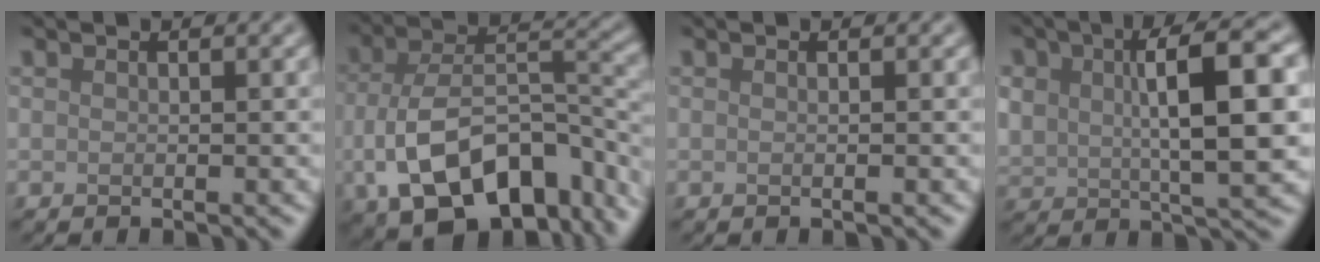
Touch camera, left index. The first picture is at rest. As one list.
[{"total": 13.9, "force": [-5.8, 7.5, 10.2], "torque": [-0.187, -0.007, -0.092]}, {"total": 0.8, "force": [0.0, 0.3, 0.8], "torque": [-0.009, -0.002, -0.005]}, {"total": 9.5, "force": [1.7, 4.1, 8.4], "torque": [-0.142, 0.005, 0.028]}]